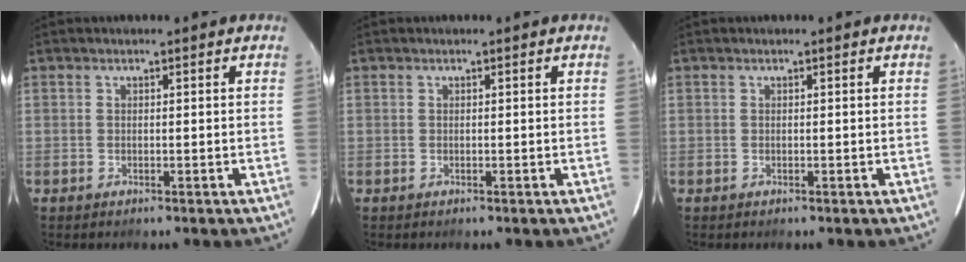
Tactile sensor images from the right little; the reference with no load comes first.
{"total": 0.0}
{"total": 0.0}